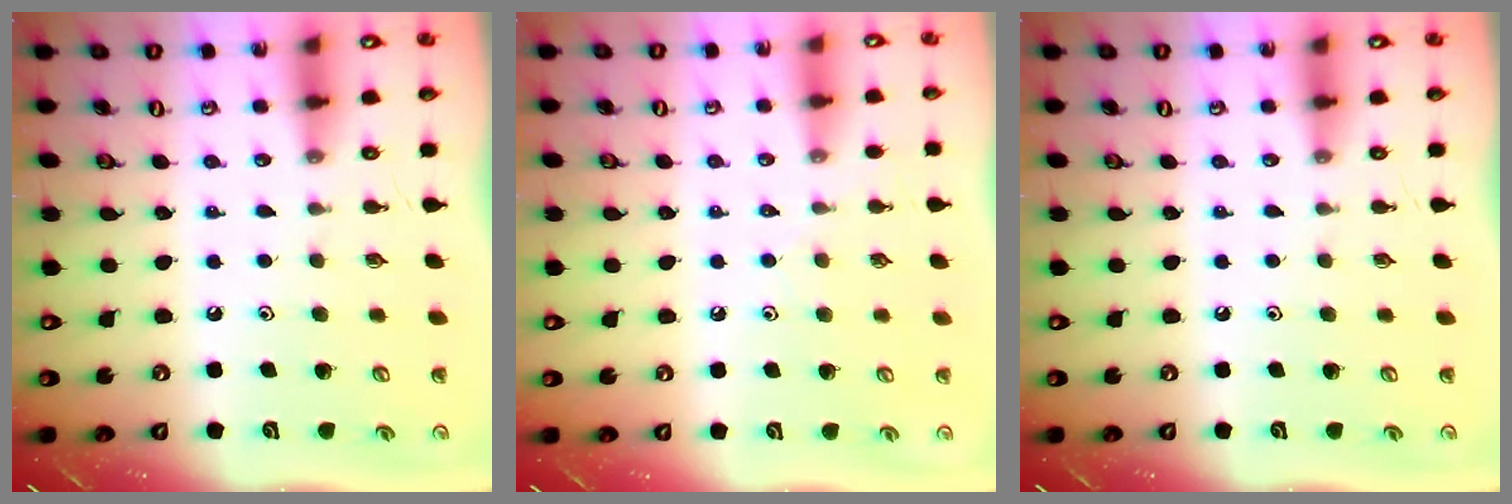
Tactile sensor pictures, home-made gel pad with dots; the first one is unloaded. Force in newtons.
{"total": 3.1, "press": 3.0, "slide": 0.6}
{"total": 0.0}